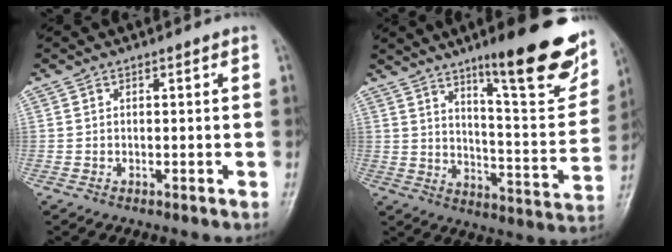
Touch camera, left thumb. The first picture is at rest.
{"total": 22.0, "force": [13.7, 4.5, 16.5], "torque": [-0.191, -0.066, 0.205]}